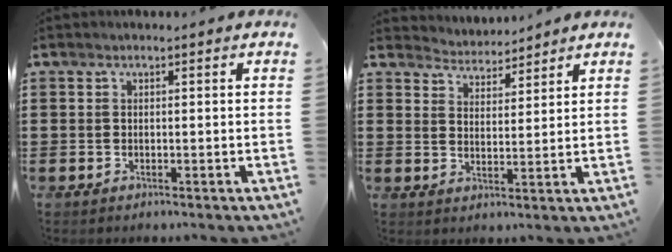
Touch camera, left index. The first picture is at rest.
{"total": 3.7, "force": [3.6, 0.4, -0.5], "torque": [-0.006, -0.017, 0.065]}